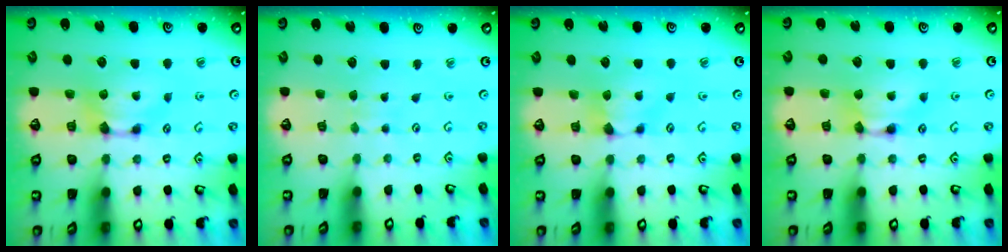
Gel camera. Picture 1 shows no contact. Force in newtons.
{"total": 4.1, "press": 4.1, "slide": 0.1}
{"total": 0.6, "press": 0.2, "slide": 0.5}
{"total": 1.6, "press": 1.6, "slide": 0.2}